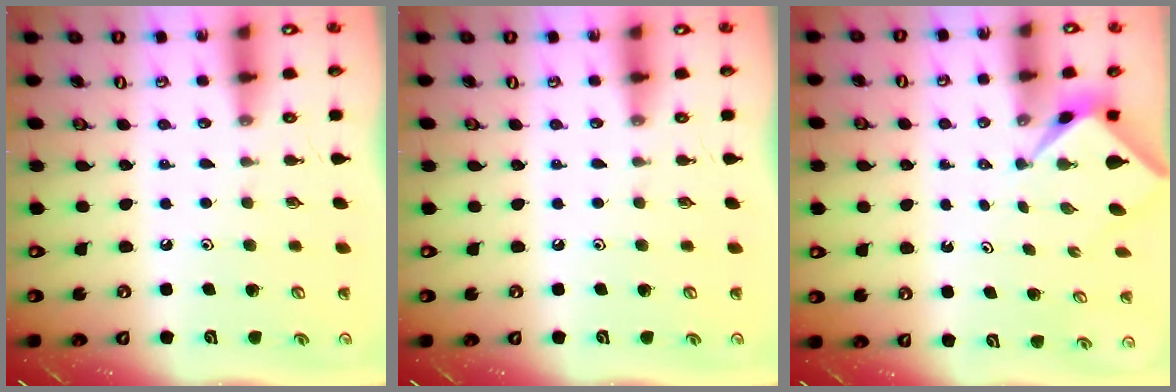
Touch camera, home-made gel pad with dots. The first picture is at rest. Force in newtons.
{"total": 0.0}
{"total": 2.2, "press": 2.2, "slide": 0.2}